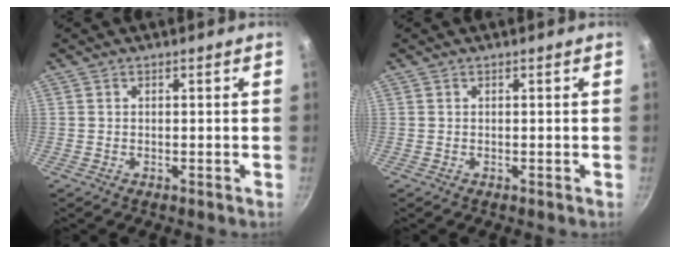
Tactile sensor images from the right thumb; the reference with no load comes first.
{"total": 0.0}